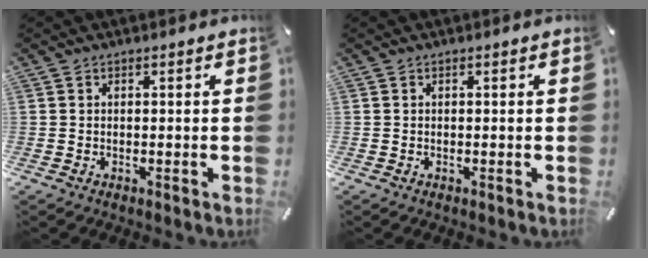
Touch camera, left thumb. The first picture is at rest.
{"total": 0.0}